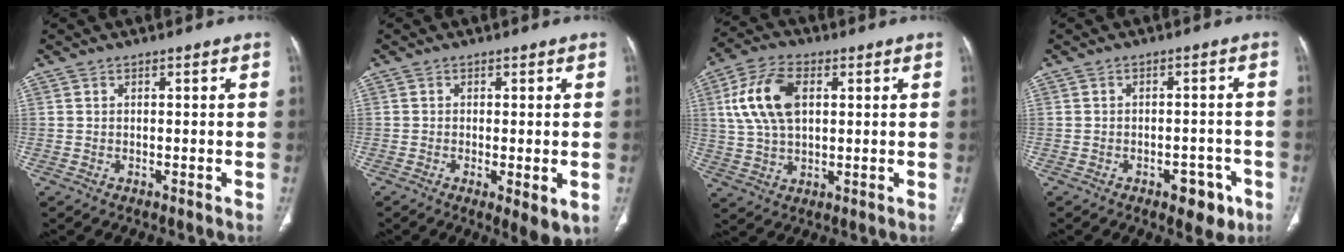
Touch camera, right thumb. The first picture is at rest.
{"total": 5.4, "force": [-1.4, 1.6, 4.9], "torque": [-0.079, -0.016, -0.020]}
{"total": 12.3, "force": [3.0, 7.1, 9.6], "torque": [-0.190, 0.008, 0.056]}
{"total": 5.8, "force": [-3.0, 3.3, 3.7], "torque": [-0.024, 0.018, -0.034]}